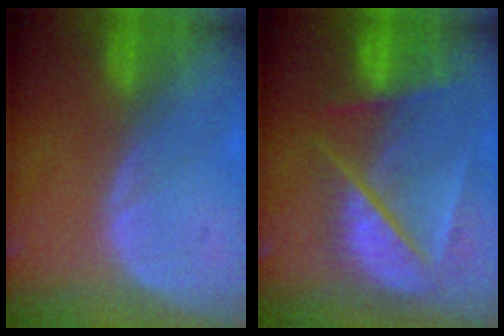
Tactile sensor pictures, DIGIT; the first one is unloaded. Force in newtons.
{"total": 9.8, "press": 8.4, "slide": 5.0}